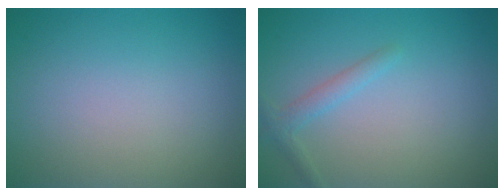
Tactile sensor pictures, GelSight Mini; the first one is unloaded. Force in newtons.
{"total": 1.6, "press": 1.6, "slide": 0.1}